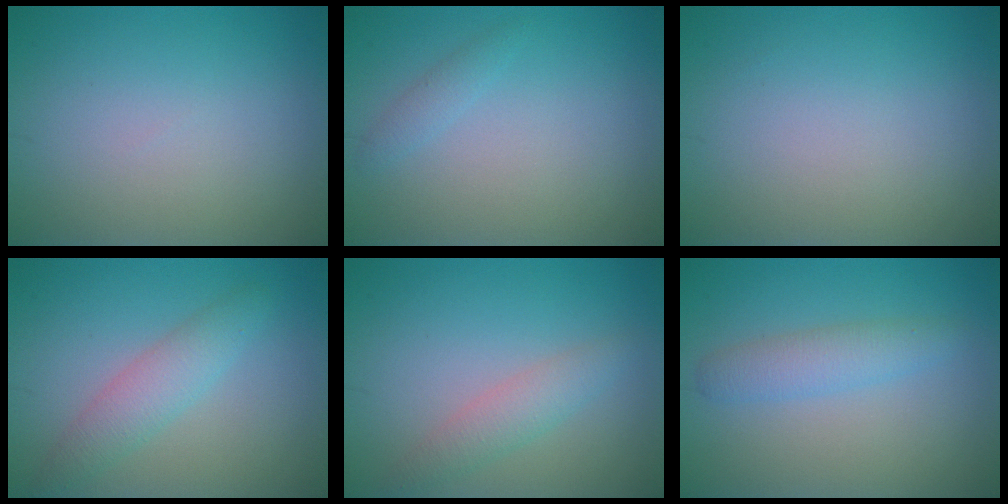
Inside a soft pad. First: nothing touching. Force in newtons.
{"total": 1.0, "press": 1.0, "slide": 0.1}
{"total": 0.0}
{"total": 2.9, "press": 2.9, "slide": 0.1}
{"total": 2.2, "press": 2.2, "slide": 0.1}
{"total": 2.4, "press": 2.4, "slide": 0.1}